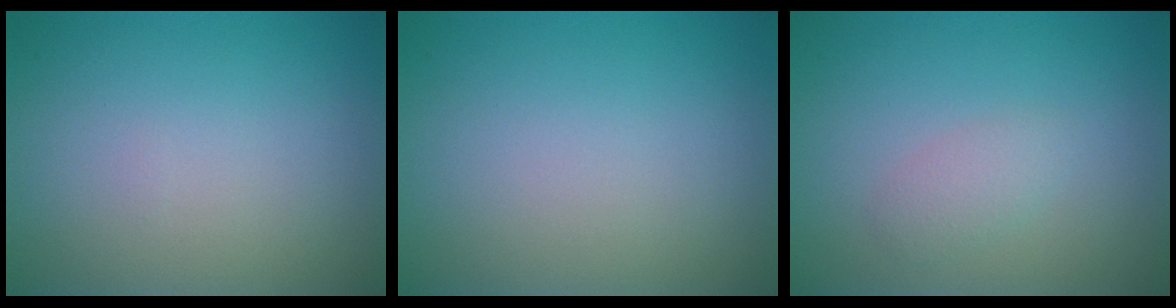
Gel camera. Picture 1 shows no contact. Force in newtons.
{"total": 0.0}
{"total": 1.4, "press": 1.4, "slide": 0.1}